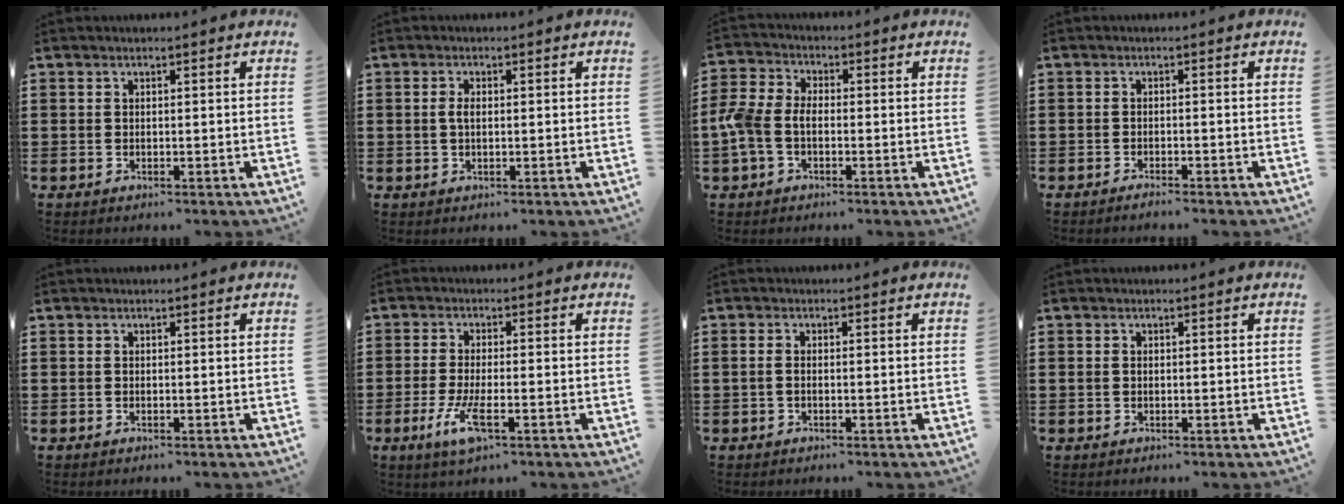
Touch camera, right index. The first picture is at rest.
{"total": 1.7, "force": [-0.1, 0.7, 1.6], "torque": [-0.039, 0.000, -0.005]}
{"total": 5.2, "force": [-1.5, 3.3, 3.8], "torque": [-0.112, -0.005, -0.040]}
{"total": 1.3, "force": [-1.2, -0.1, 0.2], "torque": [-0.005, 0.000, -0.024]}
{"total": 0.0}
{"total": 5.5, "force": [-2.3, 1.2, 4.9], "torque": [-0.113, -0.019, -0.045]}
{"total": 0.9, "force": [-0.4, 0.3, 0.8], "torque": [-0.024, -0.006, -0.010]}
{"total": 0.6, "force": [0.0, 0.5, 0.3], "torque": [-0.008, 0.003, -0.001]}